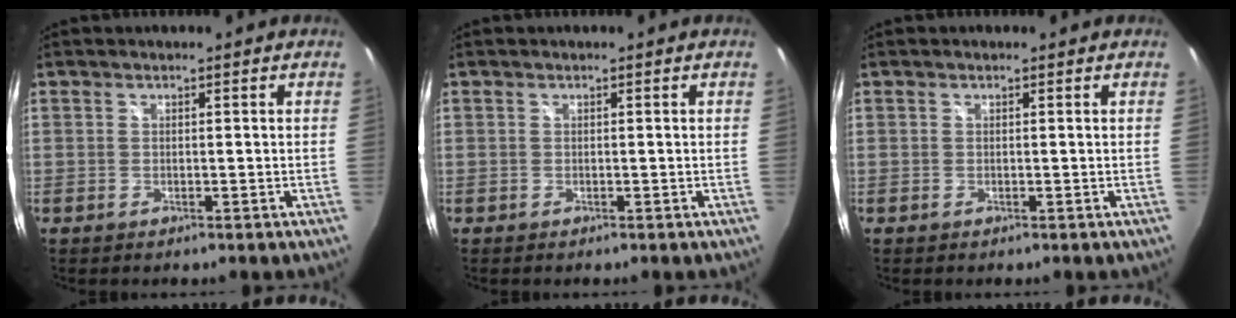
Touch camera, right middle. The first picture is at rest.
{"total": 0.0}
{"total": 0.0}